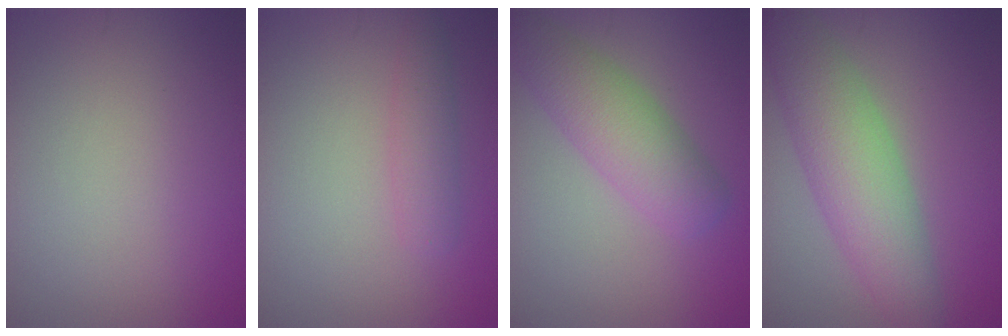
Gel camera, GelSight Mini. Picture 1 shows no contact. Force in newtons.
{"total": 2.2, "press": 2.2, "slide": 0.1}
{"total": 5.1, "press": 5.1, "slide": 0.2}
{"total": 6.3, "press": 6.3, "slide": 0.4}